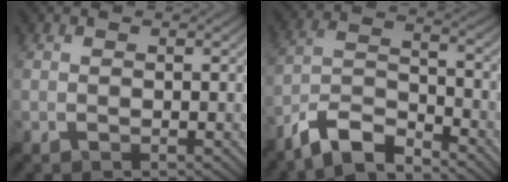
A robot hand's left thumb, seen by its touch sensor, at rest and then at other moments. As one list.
[{"total": 7.9, "force": [-6.6, 2.1, 3.8], "torque": [-0.075, 0.001, -0.141]}]